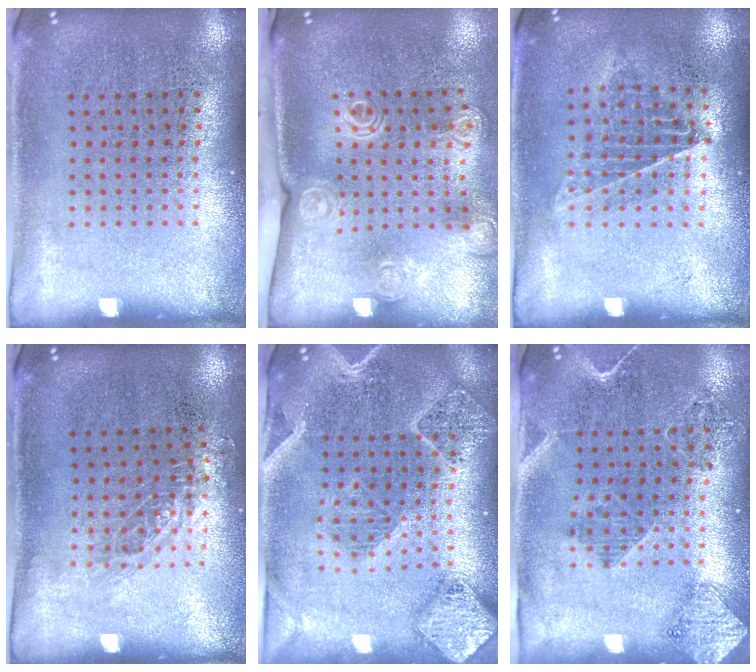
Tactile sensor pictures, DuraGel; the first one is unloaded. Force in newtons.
{"total": 1.9, "press": 1.5, "slide": 1.3}
{"total": 0.9, "press": 0.9, "slide": 0.1}
{"total": 0.8, "press": 0.8, "slide": 0.1}
{"total": 2.5, "press": 2.3, "slide": 1.1}
{"total": 1.8, "press": 1.6, "slide": 0.8}